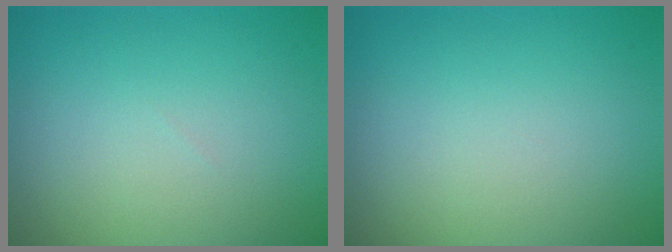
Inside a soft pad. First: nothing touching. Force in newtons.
{"total": 0.0}